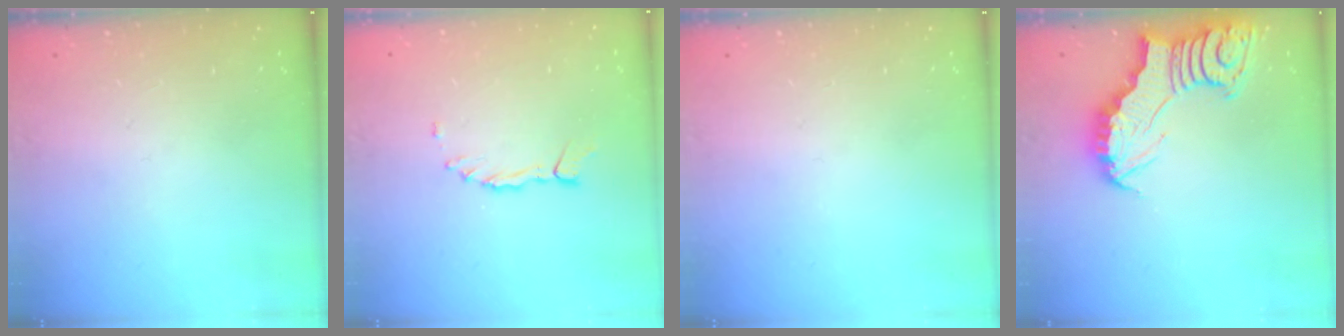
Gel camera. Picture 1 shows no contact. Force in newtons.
{"total": 1.5, "press": 1.5, "slide": 0.2}
{"total": 0.0}
{"total": 5.3, "press": 5.2, "slide": 0.6}